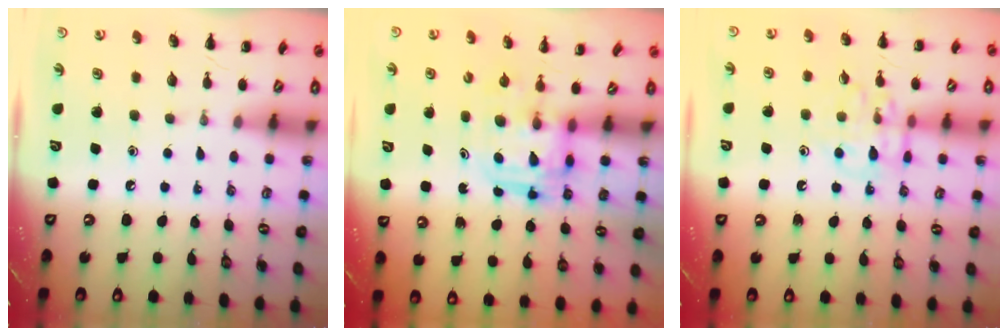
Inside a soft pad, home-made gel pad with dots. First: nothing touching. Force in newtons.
{"total": 3.1, "press": 3.1, "slide": 0.3}
{"total": 11.2, "press": 11.1, "slide": 0.9}